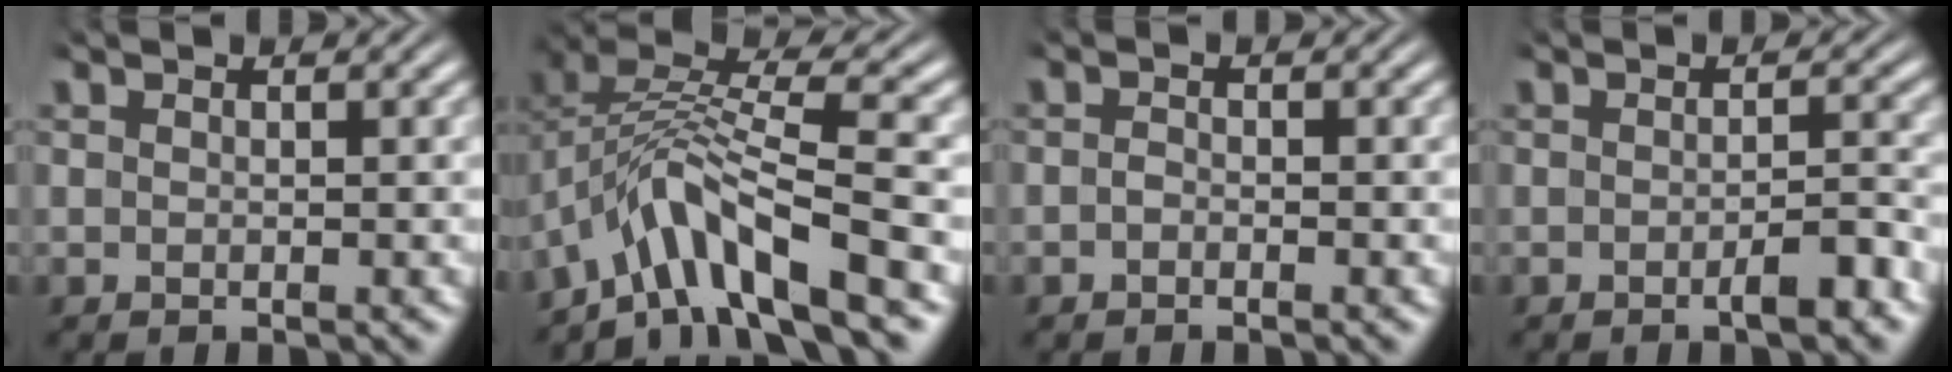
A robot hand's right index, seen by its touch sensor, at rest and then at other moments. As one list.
[{"total": 7.5, "force": [-2.0, 4.5, 5.7], "torque": [-0.136, -0.023, -0.025]}, {"total": 0.8, "force": [-0.7, 0.3, 0.2], "torque": [-0.009, -0.007, -0.012]}, {"total": 2.0, "force": [-1.4, 0.2, 1.4], "torque": [-0.015, 0.008, -0.032]}]